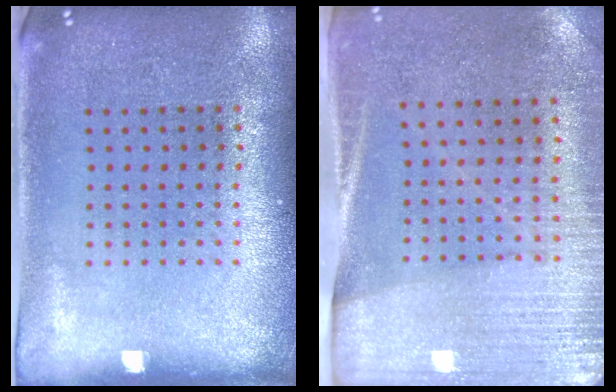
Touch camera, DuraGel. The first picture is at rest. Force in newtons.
{"total": 2.9, "press": 2.6, "slide": 1.3}